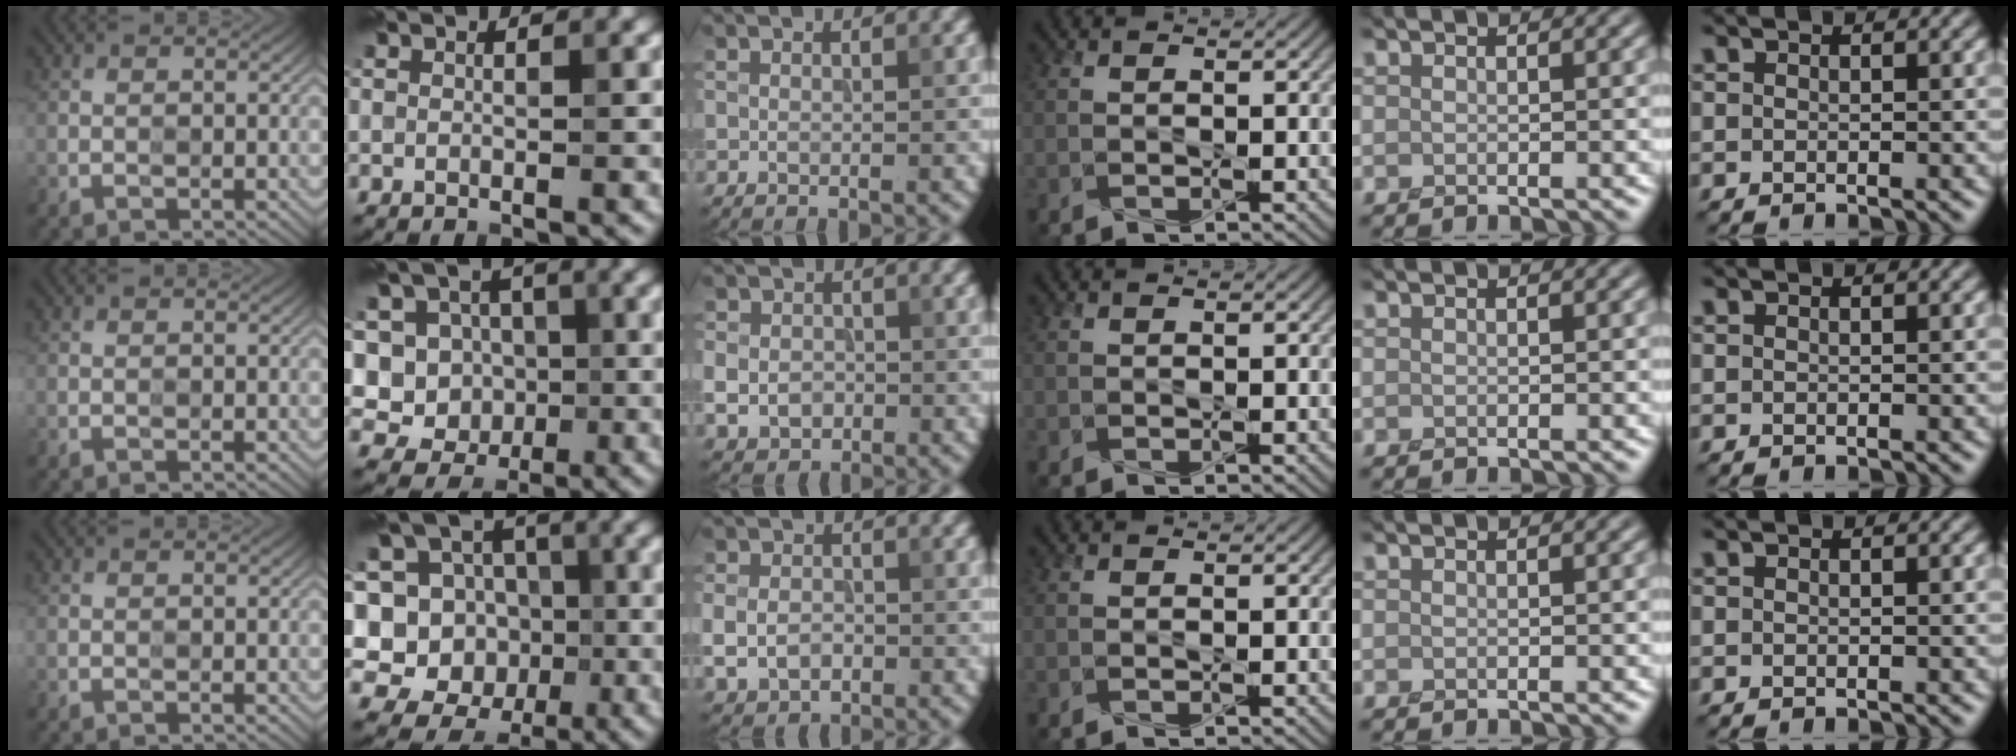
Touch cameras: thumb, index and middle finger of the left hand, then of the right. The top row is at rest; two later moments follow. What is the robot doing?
{"motion": "press", "object": "gel pad"}